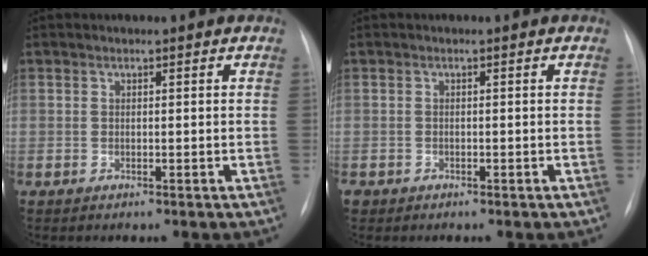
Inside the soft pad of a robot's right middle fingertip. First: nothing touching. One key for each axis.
{"total": 1.0, "fx": -0.6, "fy": 0.8, "fz": 0.3, "tx": -0.009, "ty": 0.002, "tz": -0.006}